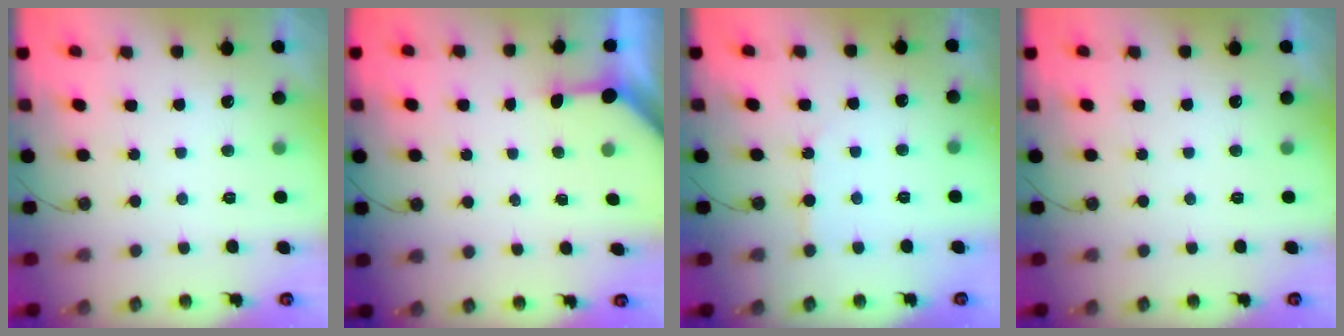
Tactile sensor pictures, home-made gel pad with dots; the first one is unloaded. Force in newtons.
{"total": 2.9, "press": 2.8, "slide": 0.3}
{"total": 4.5, "press": 4.4, "slide": 0.3}
{"total": 0.0}